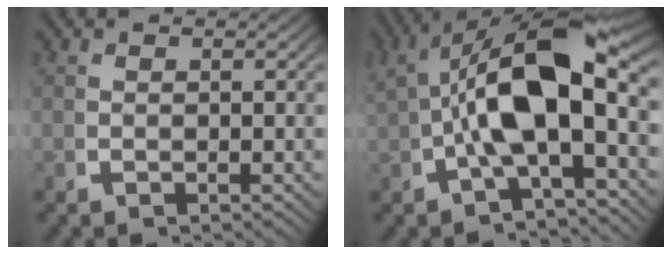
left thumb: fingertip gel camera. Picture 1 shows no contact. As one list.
[{"total": 13.5, "force": [1.4, 6.5, 11.8], "torque": [-0.199, -0.019, 0.031]}]